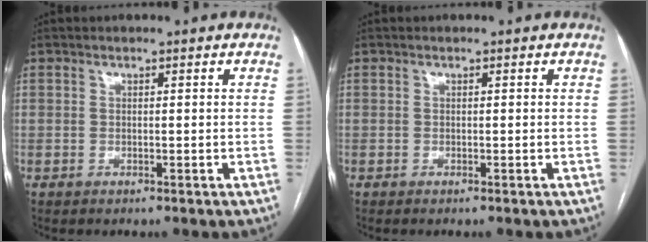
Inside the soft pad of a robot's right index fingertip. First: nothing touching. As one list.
[{"total": 0.0}]